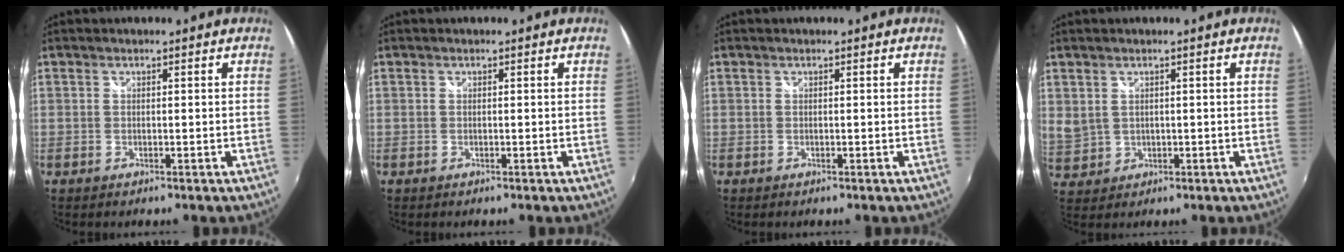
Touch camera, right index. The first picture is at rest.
{"total": 0.0}
{"total": 0.0}
{"total": 4.8, "force": [1.7, 4.0, 2.0], "torque": [-0.039, 0.001, 0.048]}